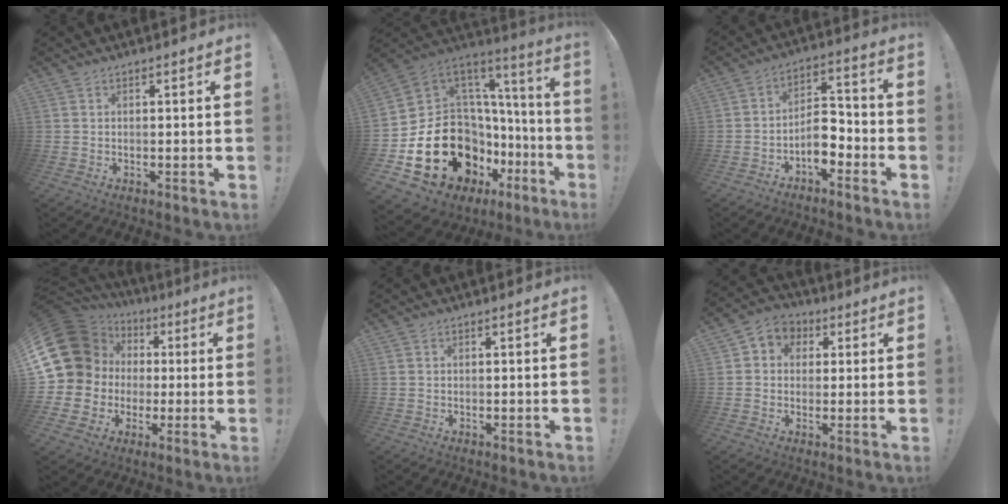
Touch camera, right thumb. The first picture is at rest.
{"total": 22.7, "force": [-9.6, 13.5, 15.6], "torque": [-0.283, 0.019, -0.110]}
{"total": 8.9, "force": [-4.7, 4.8, 5.8], "torque": [-0.096, 0.024, -0.083]}
{"total": 19.4, "force": [4.2, 16.5, 9.3], "torque": [-0.181, -0.016, 0.117]}
{"total": 0.0}
{"total": 5.7, "force": [0.1, 5.4, 1.8], "torque": [-0.017, 0.004, 0.005]}